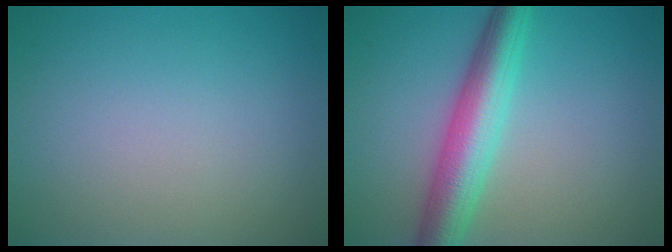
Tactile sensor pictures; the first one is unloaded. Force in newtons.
{"total": 6.0, "press": 6.0, "slide": 0.2}